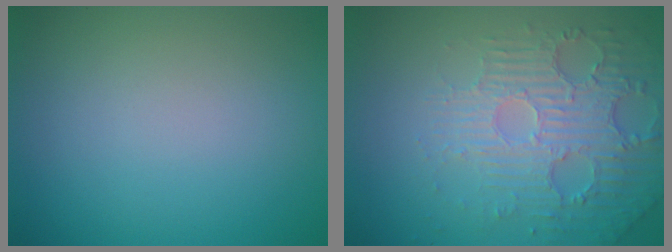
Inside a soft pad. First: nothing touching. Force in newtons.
{"total": 6.2, "press": 3.8, "slide": 4.9}